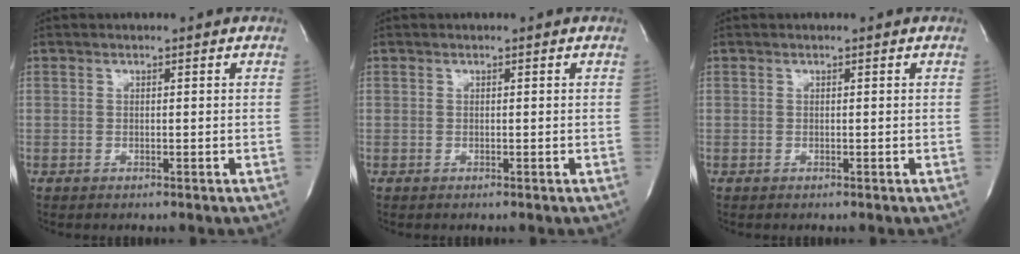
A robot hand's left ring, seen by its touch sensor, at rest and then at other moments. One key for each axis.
{"total": 0.0}
{"total": 0.0}